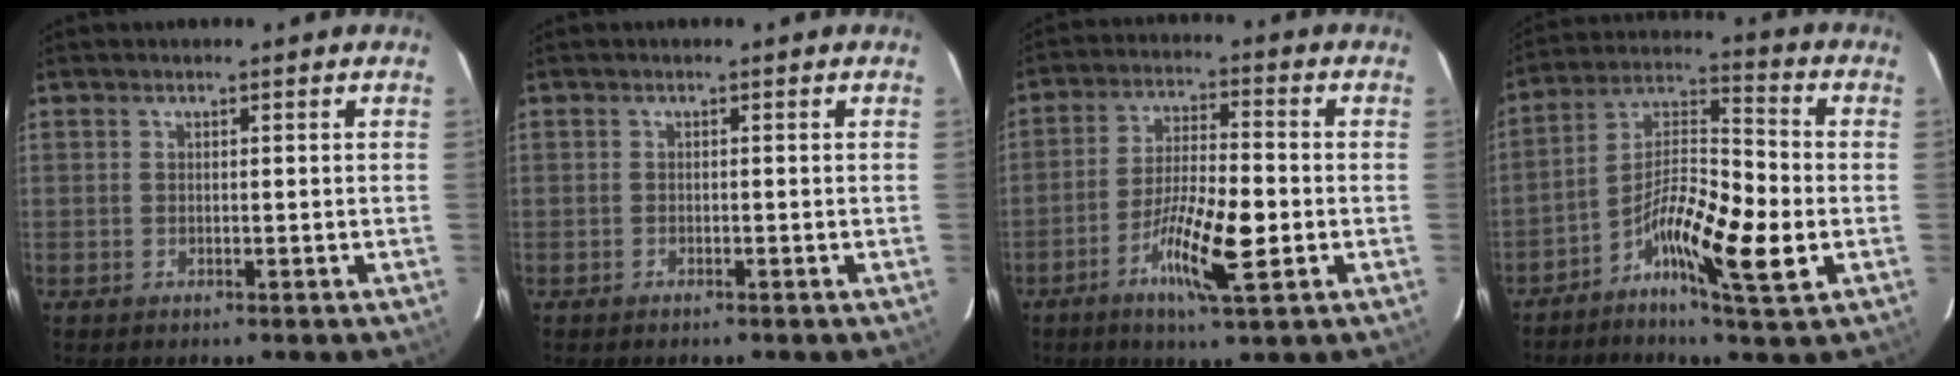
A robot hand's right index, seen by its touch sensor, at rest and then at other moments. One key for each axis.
{"total": 0.0}
{"total": 10.4, "fx": -3.5, "fy": 1.3, "fz": 9.7, "tx": -0.176, "ty": -0.005, "tz": -0.064}
{"total": 12.4, "fx": -4.6, "fy": 1.9, "fz": 11.4, "tx": -0.205, "ty": 0.008, "tz": -0.082}